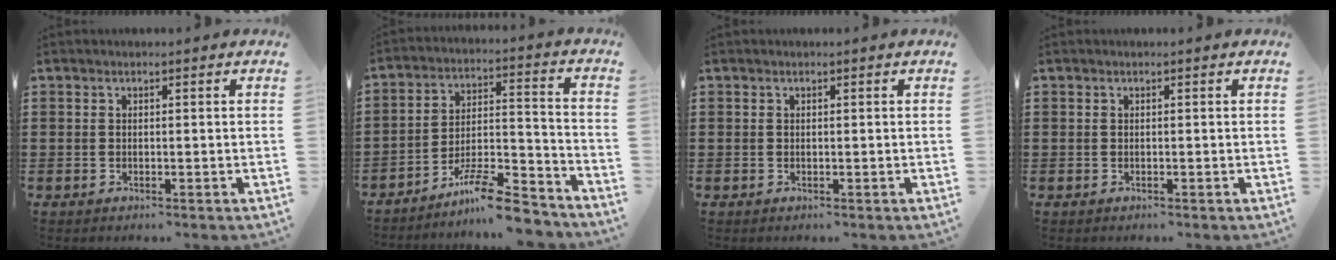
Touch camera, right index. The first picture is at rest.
{"total": 10.4, "force": [-9.0, 1.4, 5.1], "torque": [-0.079, 0.028, -0.170]}
{"total": 0.0}
{"total": 0.0}